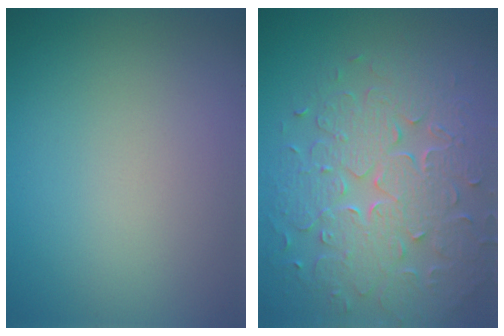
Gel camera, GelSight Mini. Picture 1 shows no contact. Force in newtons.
{"total": 8.3, "press": 6.0, "slide": 5.7}